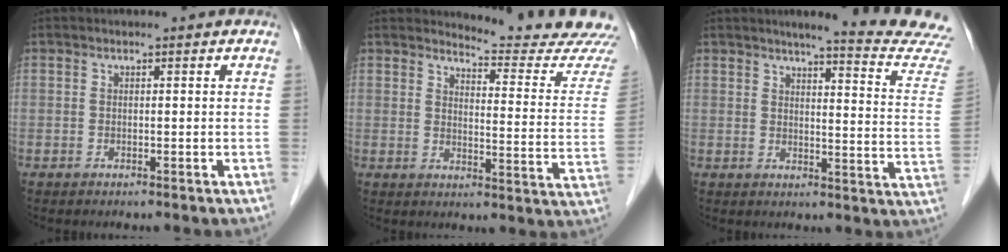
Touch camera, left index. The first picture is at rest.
{"total": 13.7, "force": [13.6, -1.6, 1.2], "torque": [-0.011, -0.119, 0.148]}
{"total": 14.4, "force": [13.7, -1.7, 4.1], "torque": [-0.049, -0.099, 0.144]}